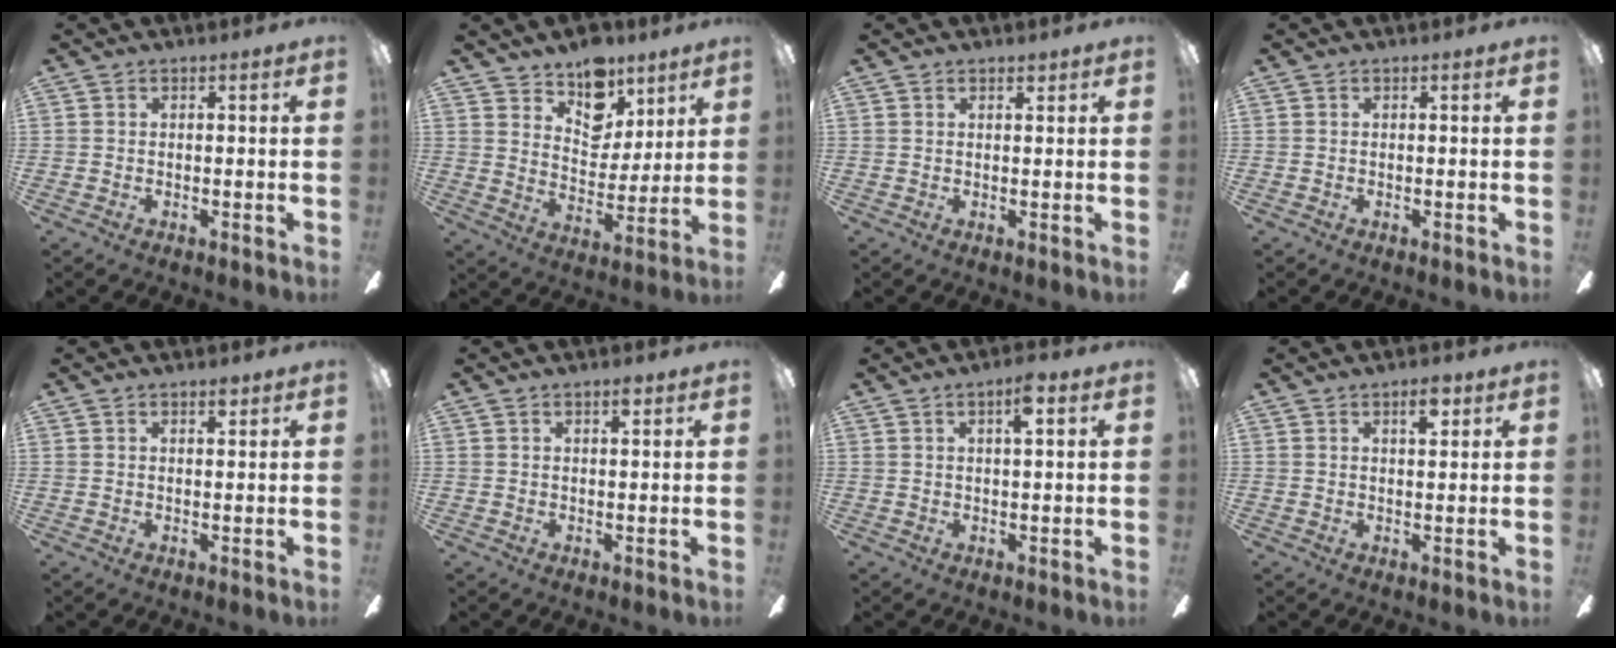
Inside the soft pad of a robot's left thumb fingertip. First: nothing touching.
{"total": 12.0, "force": [8.8, 7.4, 3.5], "torque": [-0.055, -0.065, 0.166]}
{"total": 1.3, "force": [1.0, 0.6, 0.6], "torque": [-0.005, -0.002, 0.016]}
{"total": 0.0}
{"total": 2.2, "force": [1.6, 0.9, 1.2], "torque": [-0.009, -0.006, 0.025]}
{"total": 1.9, "force": [1.3, 0.6, 1.2], "torque": [-0.018, -0.002, 0.022]}
{"total": 4.7, "force": [2.4, 1.1, 3.9], "torque": [-0.067, 0.001, 0.035]}
{"total": 4.2, "force": [2.4, 1.7, 2.9], "torque": [-0.040, -0.005, 0.036]}